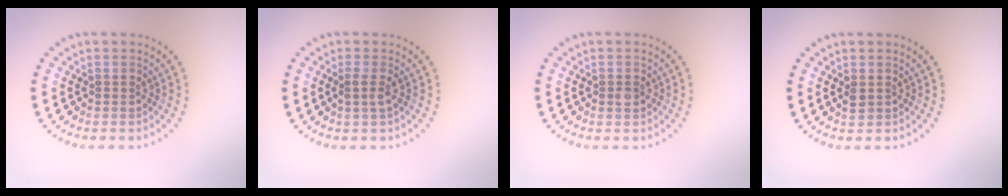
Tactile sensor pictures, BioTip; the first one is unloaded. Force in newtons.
{"total": 1.4, "press": 1.1, "slide": 0.9}
{"total": 0.9, "press": 0.9, "slide": 0.0}
{"total": 1.2, "press": 1.2, "slide": 0.1}